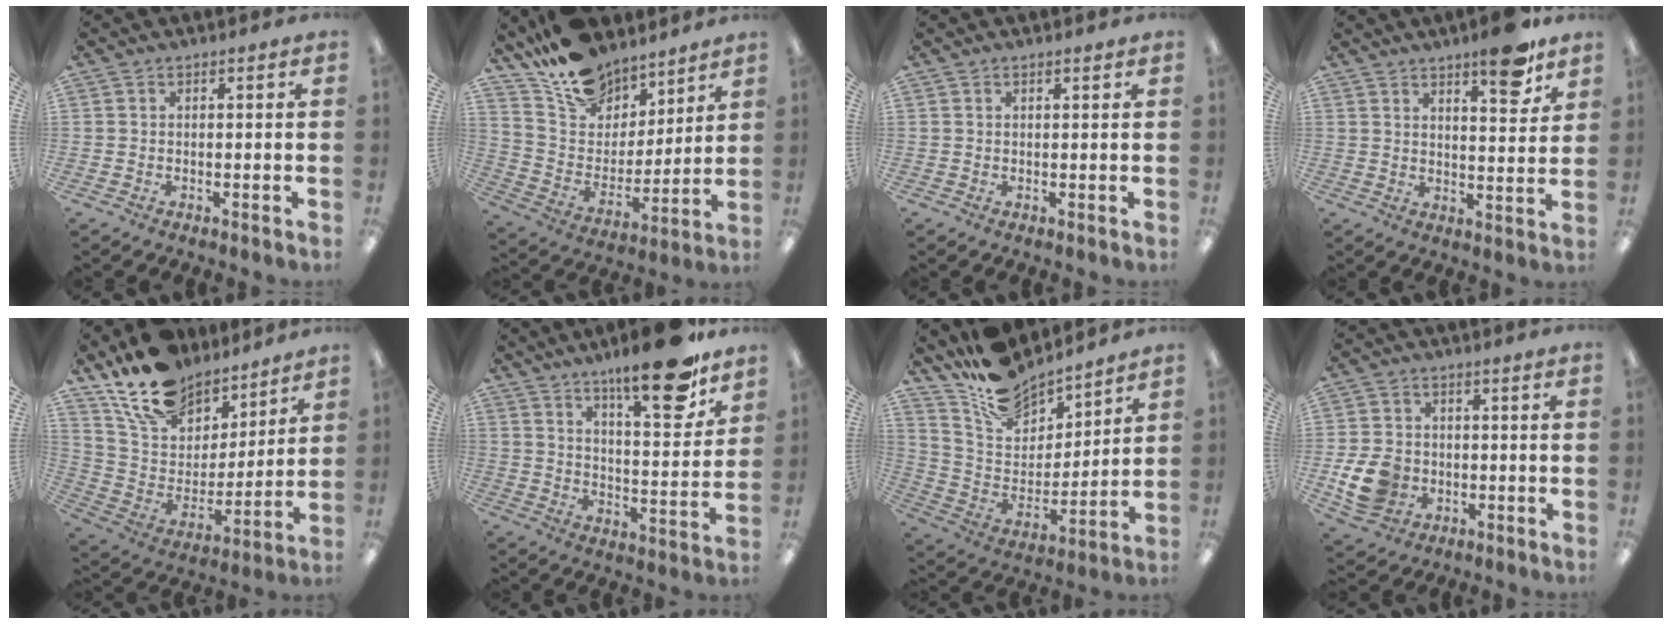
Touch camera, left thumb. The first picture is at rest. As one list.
[{"total": 16.6, "force": [13.1, 8.9, 4.7], "torque": [-0.106, -0.089, 0.249]}, {"total": 0.8, "force": [0.7, 0.1, 0.5], "torque": [-0.011, -0.001, 0.012]}, {"total": 10.2, "force": [7.3, 2.6, 6.6], "torque": [-0.073, -0.049, 0.116]}, {"total": 17.7, "force": [14.1, 9.1, 5.6], "torque": [-0.126, -0.095, 0.262]}, {"total": 18.5, "force": [13.7, 4.6, 11.5], "torque": [-0.162, -0.093, 0.218]}, {"total": 14.5, "force": [13.0, 5.6, 3.0], "torque": [-0.094, -0.105, 0.243]}, {"total": 9.3, "force": [-2.4, 7.5, 5.0], "torque": [-0.106, 0.009, -0.043]}]